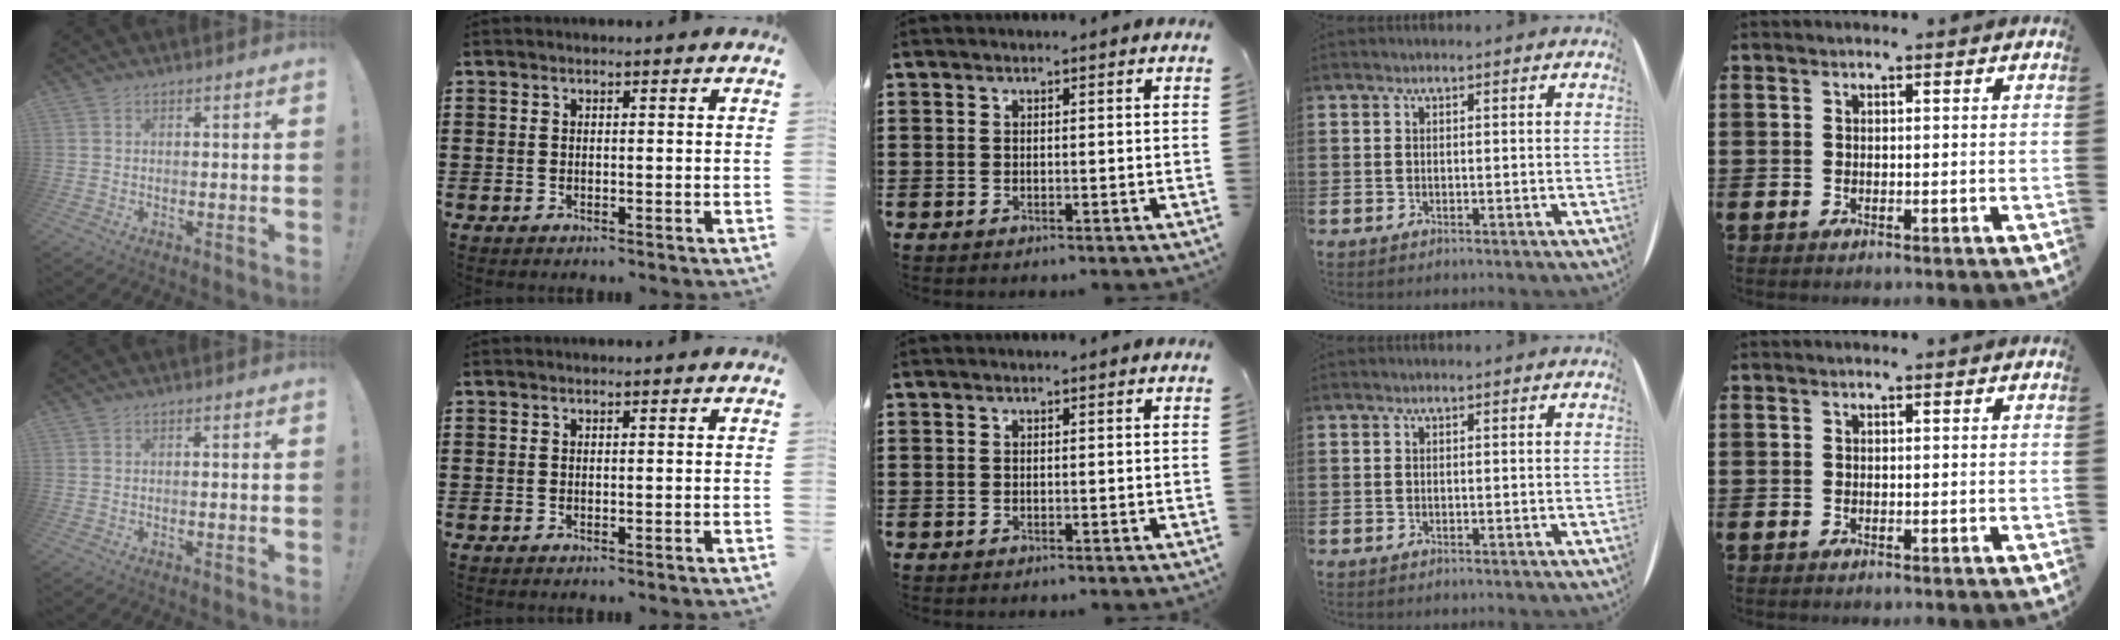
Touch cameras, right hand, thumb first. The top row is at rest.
{"thumb": {"total": 0.6, "force": [0.0, -0.2, 0.6], "torque": [-0.004, -0.003, -0.001]}}